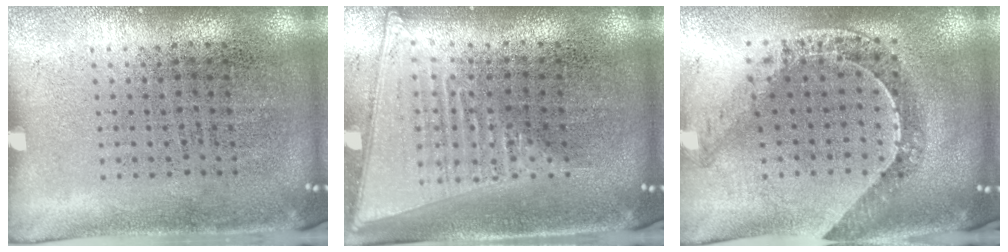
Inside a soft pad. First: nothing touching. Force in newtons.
{"total": 2.0, "press": 1.7, "slide": 1.0}
{"total": 1.2, "press": 1.1, "slide": 0.3}